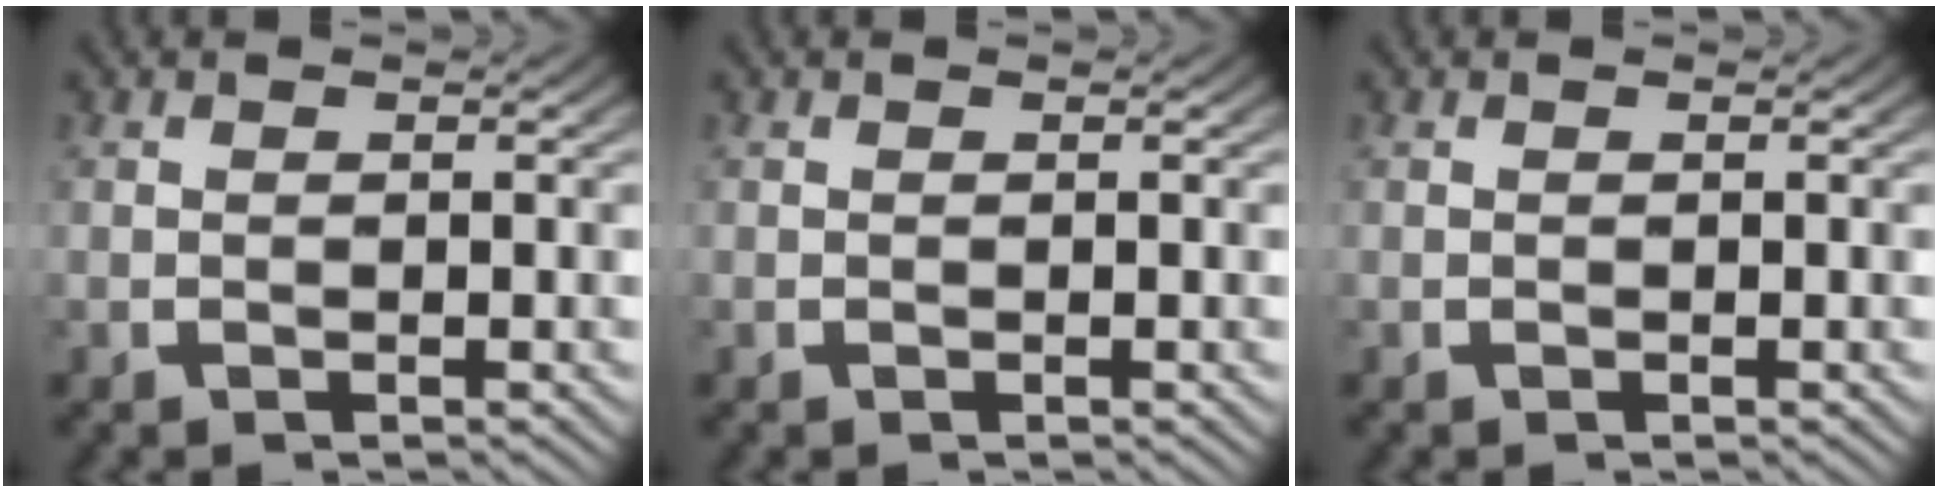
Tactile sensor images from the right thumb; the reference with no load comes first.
{"total": 0.0}
{"total": 0.0}